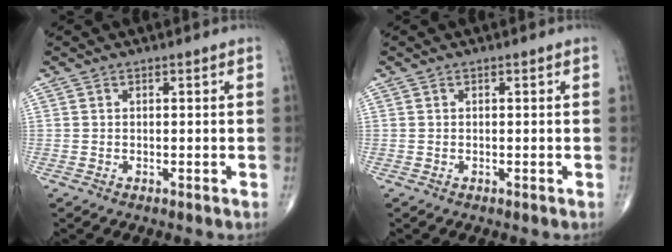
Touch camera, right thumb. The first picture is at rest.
{"total": 0.0}